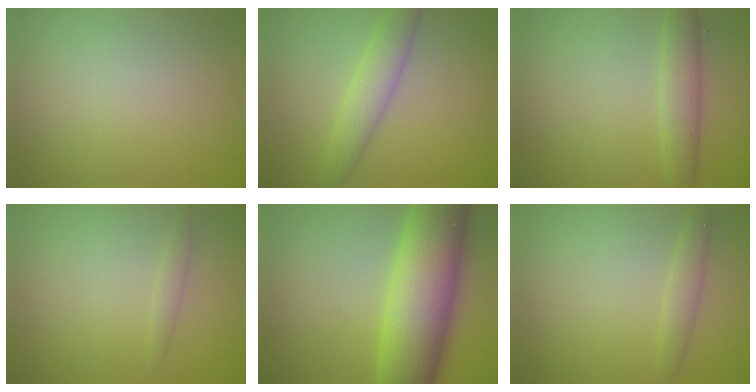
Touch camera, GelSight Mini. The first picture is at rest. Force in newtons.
{"total": 3.3, "press": 3.3, "slide": 0.2}
{"total": 2.8, "press": 2.8, "slide": 0.1}
{"total": 0.9, "press": 0.9, "slide": 0.0}
{"total": 12.1, "press": 12.0, "slide": 0.4}
{"total": 1.6, "press": 1.6, "slide": 0.1}